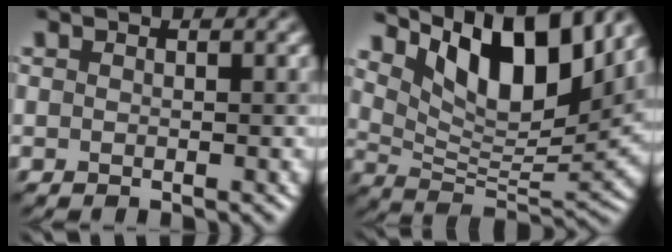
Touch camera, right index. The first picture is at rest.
{"total": 9.9, "force": [6.3, 3.4, 6.9], "torque": [-0.109, 0.000, 0.120]}